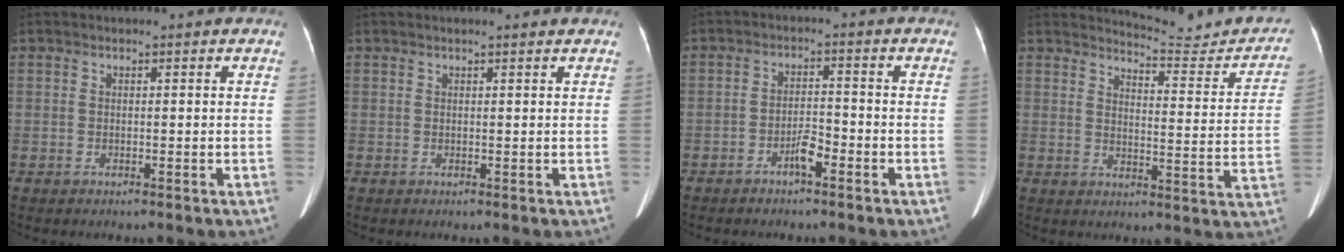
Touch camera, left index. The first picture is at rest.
{"total": 1.3, "force": [1.2, -0.1, 0.5], "torque": [-0.013, 0.010, 0.016]}
{"total": 3.3, "force": [-2.2, 0.8, 2.3], "torque": [-0.042, 0.005, -0.040]}
{"total": 11.6, "force": [11.5, 1.5, 1.3], "torque": [-0.002, -0.047, 0.130]}